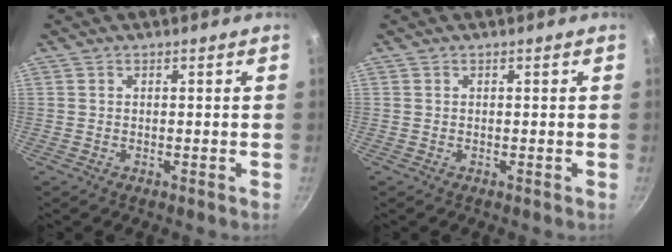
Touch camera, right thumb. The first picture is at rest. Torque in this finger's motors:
{"motor_torque": [0.00, 0.21, 0.08, -0.16, 0.00]}